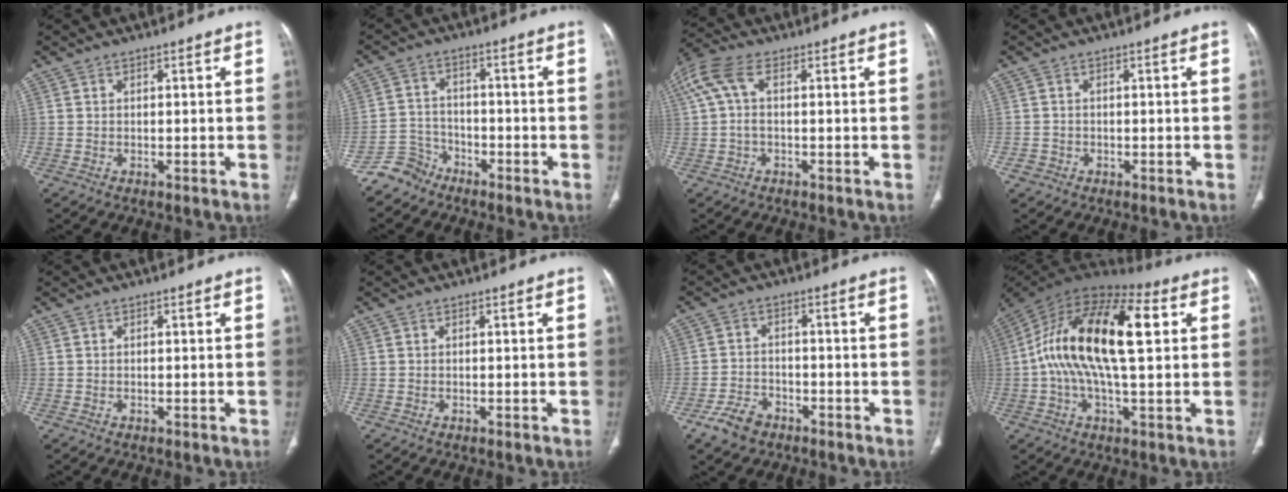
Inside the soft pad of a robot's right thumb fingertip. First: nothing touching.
{"total": 5.2, "force": [-4.2, 3.0, -0.6], "torque": [0.028, 0.035, -0.089]}
{"total": 7.6, "force": [1.6, 3.5, 6.5], "torque": [-0.171, 0.031, 0.028]}
{"total": 1.4, "force": [-0.6, 1.3, 0.2], "torque": [-0.003, 0.006, -0.012]}
{"total": 0.0}
{"total": 0.0}
{"total": 5.6, "force": [-3.6, 3.6, 2.3], "torque": [-0.042, 0.019, -0.062]}
{"total": 21.7, "force": [3.5, 8.9, 19.4], "torque": [-0.359, 0.030, 0.045]}